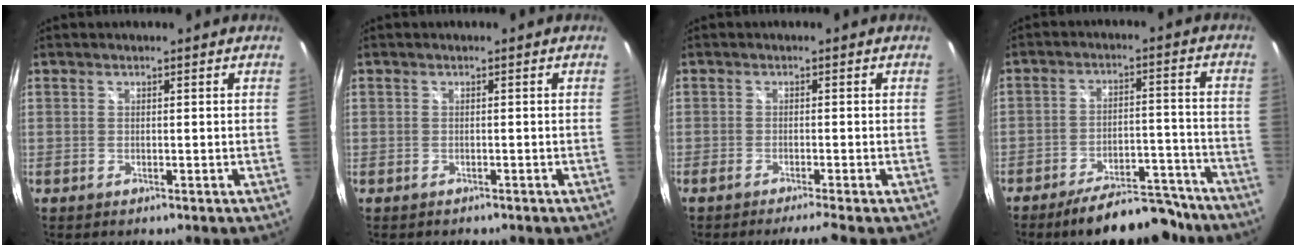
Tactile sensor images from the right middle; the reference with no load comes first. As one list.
[{"total": 0.7, "force": [-0.6, 0.4, 0.0], "torque": [-0.004, 0.002, -0.008]}, {"total": 3.4, "force": [-2.9, -0.8, 1.5], "torque": [-0.029, -0.010, -0.052]}, {"total": 14.5, "force": [-12.6, 3.9, 5.9], "torque": [-0.095, 0.023, -0.166]}]